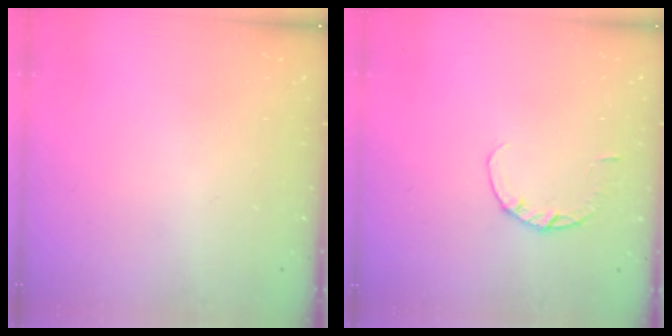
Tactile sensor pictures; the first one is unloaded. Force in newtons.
{"total": 2.9, "press": 2.8, "slide": 0.4}